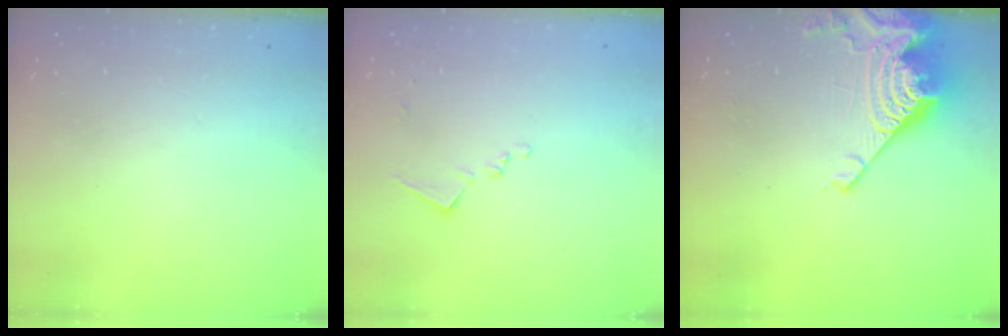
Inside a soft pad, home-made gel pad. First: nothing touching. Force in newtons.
{"total": 9.0, "press": 8.9, "slide": 0.6}
{"total": 10.1, "press": 10.1, "slide": 1.1}